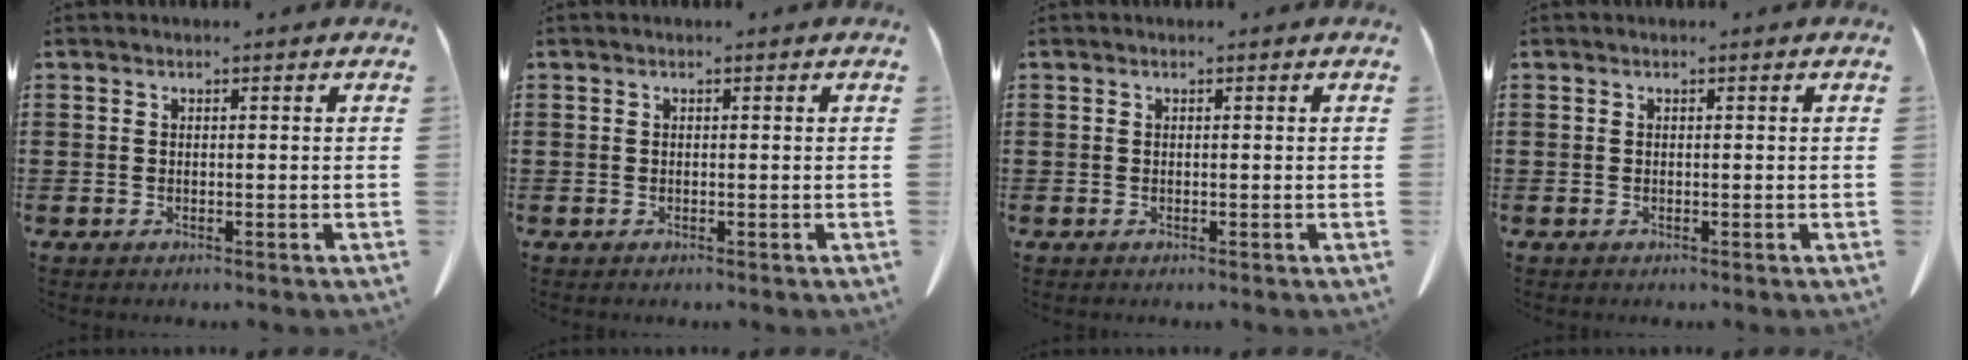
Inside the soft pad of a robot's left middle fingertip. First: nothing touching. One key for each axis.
{"total": 0.0}
{"total": 0.0}
{"total": 0.0}